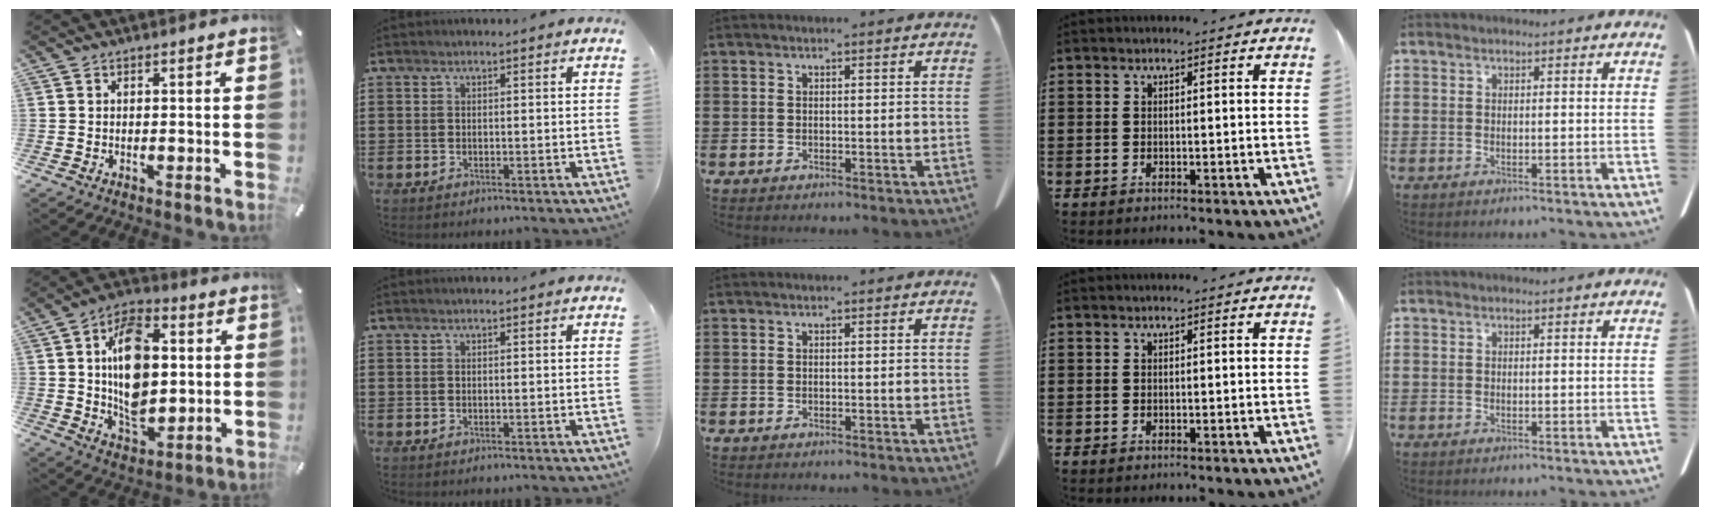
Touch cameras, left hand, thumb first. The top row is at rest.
{"thumb": {"total": 16.5, "force": [1.5, 11.3, 11.9], "torque": [-0.198, 0.004, 0.027]}}